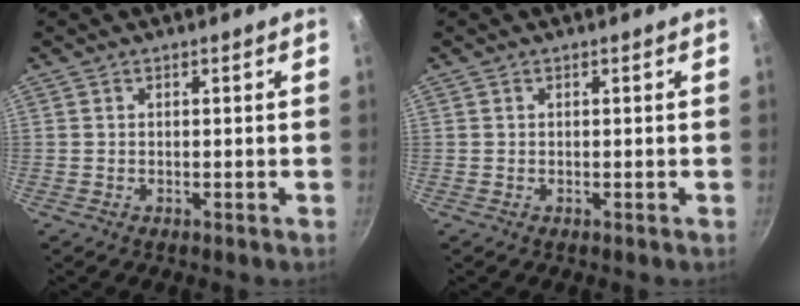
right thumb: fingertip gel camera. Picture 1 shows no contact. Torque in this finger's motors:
{"motor_torque": [0.43, 0.34, 0.29, 0.04, -0.03]}